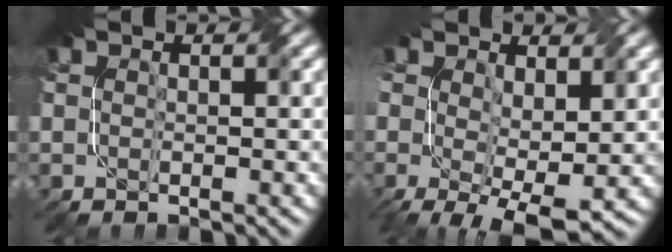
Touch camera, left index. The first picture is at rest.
{"total": 7.0, "force": [-0.3, 3.5, 6.1], "torque": [-0.121, -0.011, 0.001]}